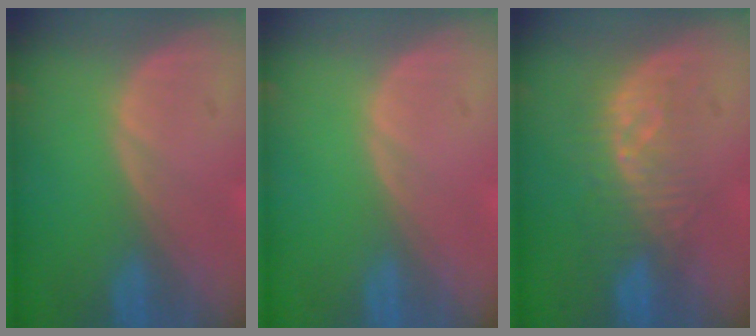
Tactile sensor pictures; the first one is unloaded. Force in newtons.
{"total": 0.0}
{"total": 8.3, "press": 7.3, "slide": 3.9}